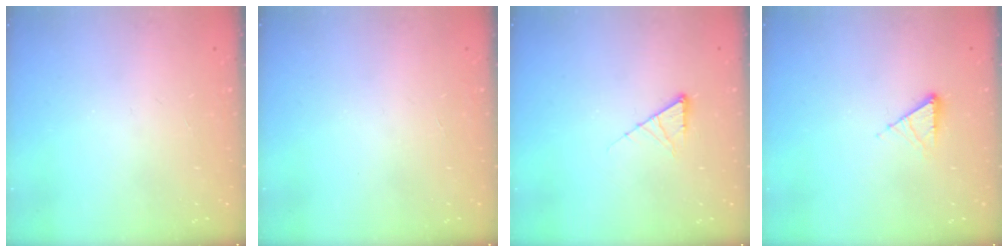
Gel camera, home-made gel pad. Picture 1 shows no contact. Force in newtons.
{"total": 0.0}
{"total": 6.1, "press": 6.0, "slide": 0.8}
{"total": 5.2, "press": 5.2, "slide": 0.8}